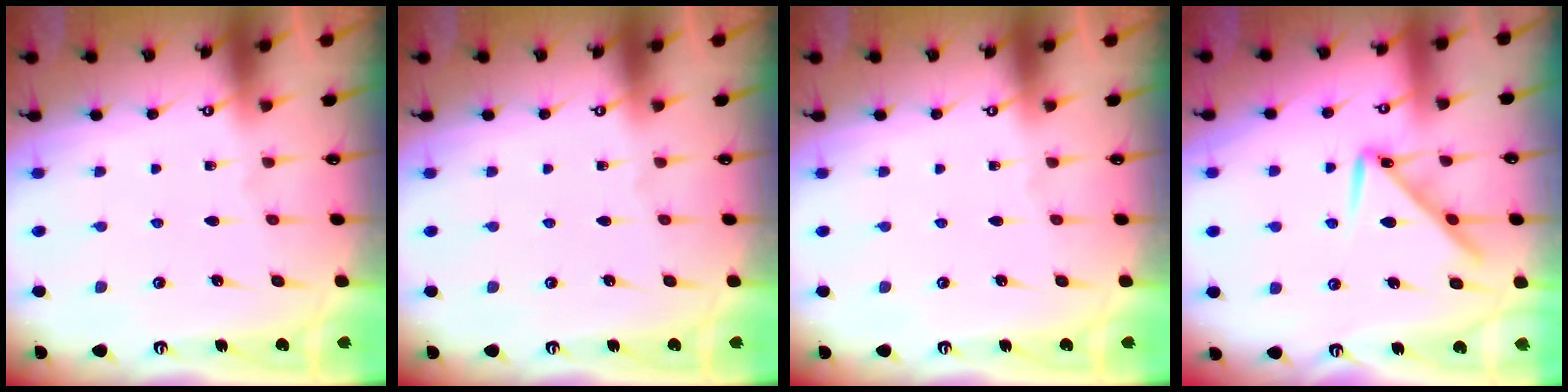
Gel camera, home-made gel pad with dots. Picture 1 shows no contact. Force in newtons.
{"total": 0.0}
{"total": 0.0}
{"total": 10.3, "press": 10.3, "slide": 0.4}